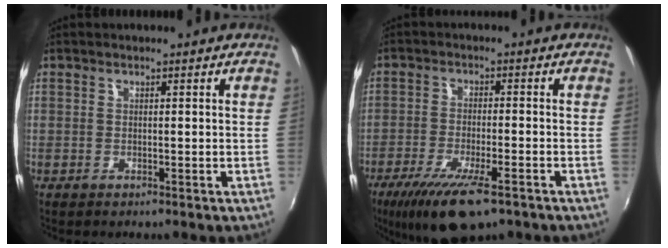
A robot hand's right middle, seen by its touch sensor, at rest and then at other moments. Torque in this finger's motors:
{"motor_torque": [1.17, -0.97, 0.32, 0.10]}